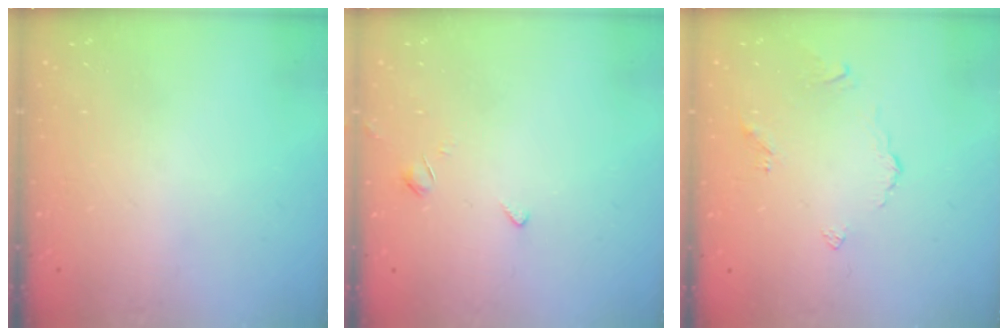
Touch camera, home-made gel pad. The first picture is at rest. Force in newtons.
{"total": 1.7, "press": 1.6, "slide": 0.5}
{"total": 2.6, "press": 2.6, "slide": 0.5}